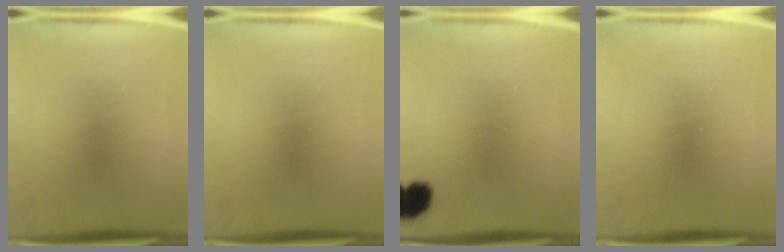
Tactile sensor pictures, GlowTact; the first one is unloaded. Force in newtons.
{"total": 0.0}
{"total": 6.1}
{"total": 0.0}